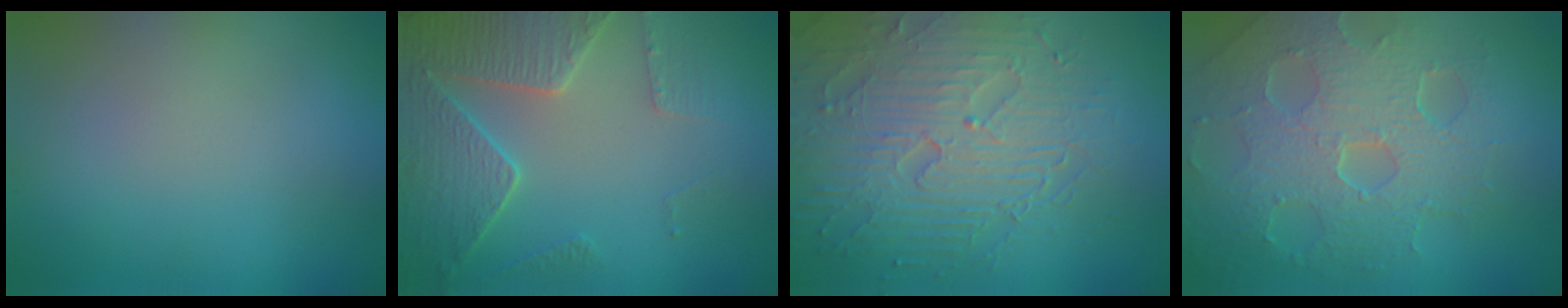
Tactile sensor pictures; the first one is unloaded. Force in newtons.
{"total": 5.7, "press": 4.9, "slide": 3.0}
{"total": 7.5, "press": 5.9, "slide": 4.6}
{"total": 8.6, "press": 5.9, "slide": 6.2}